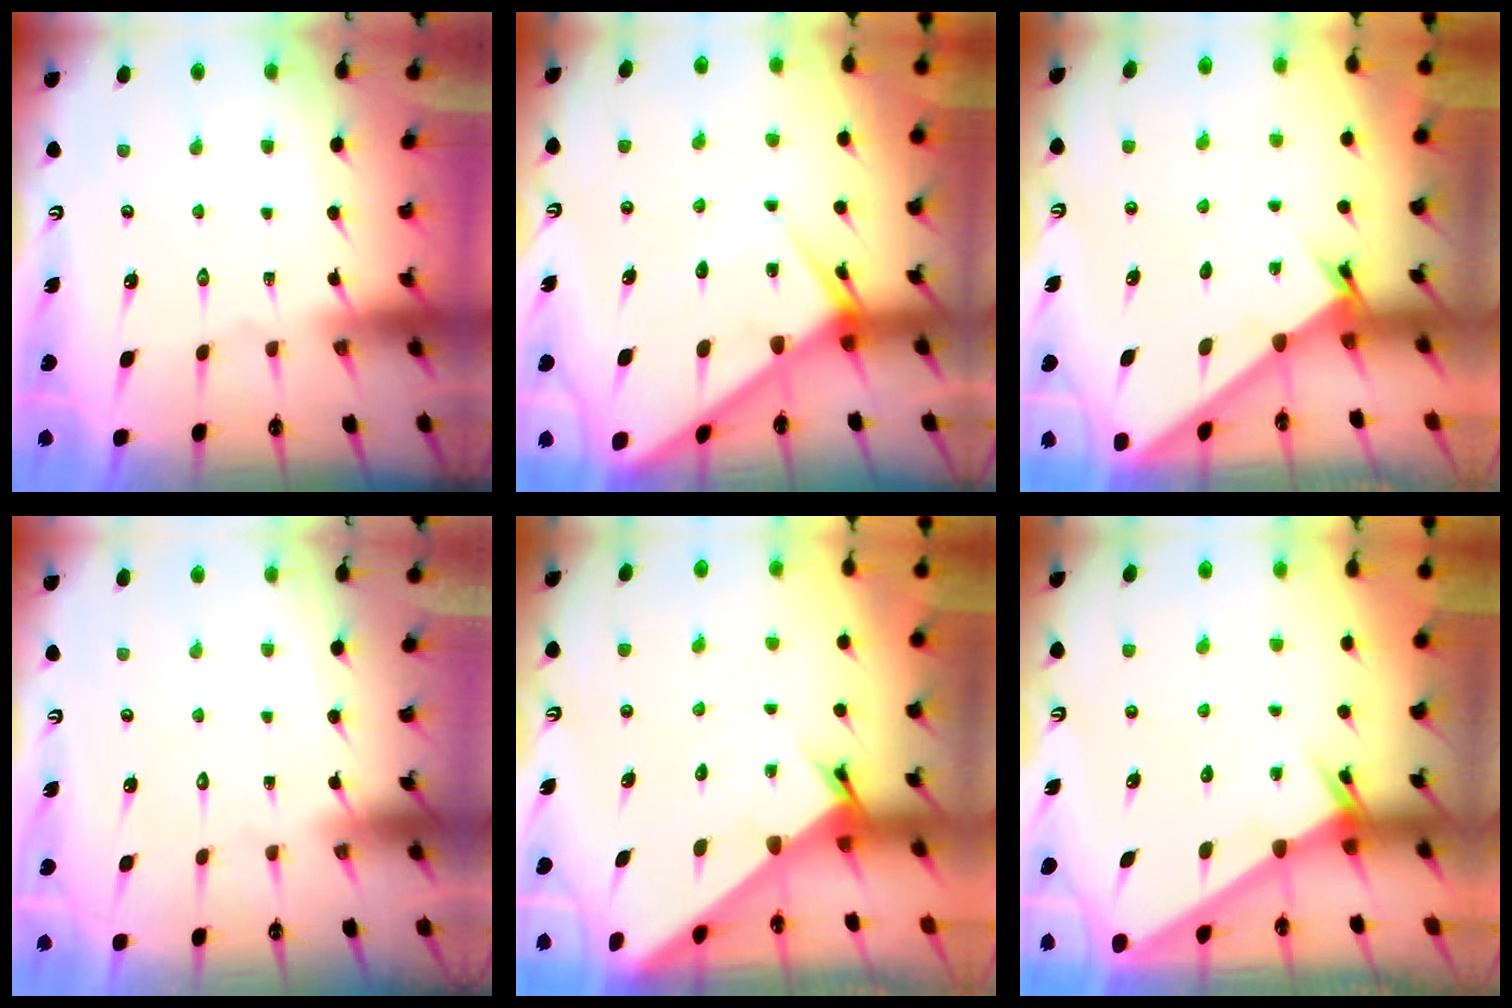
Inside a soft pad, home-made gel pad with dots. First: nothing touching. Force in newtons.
{"total": 9.4, "press": 9.3, "slide": 1.0}
{"total": 1.6, "press": 1.6, "slide": 0.1}
{"total": 1.6, "press": 1.6, "slide": 0.1}
{"total": 2.3, "press": 2.3, "slide": 0.2}
{"total": 2.7, "press": 2.7, "slide": 0.1}